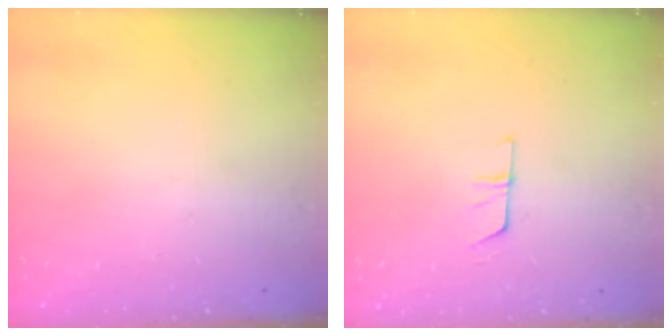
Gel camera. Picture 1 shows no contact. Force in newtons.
{"total": 5.4, "press": 5.4, "slide": 0.4}